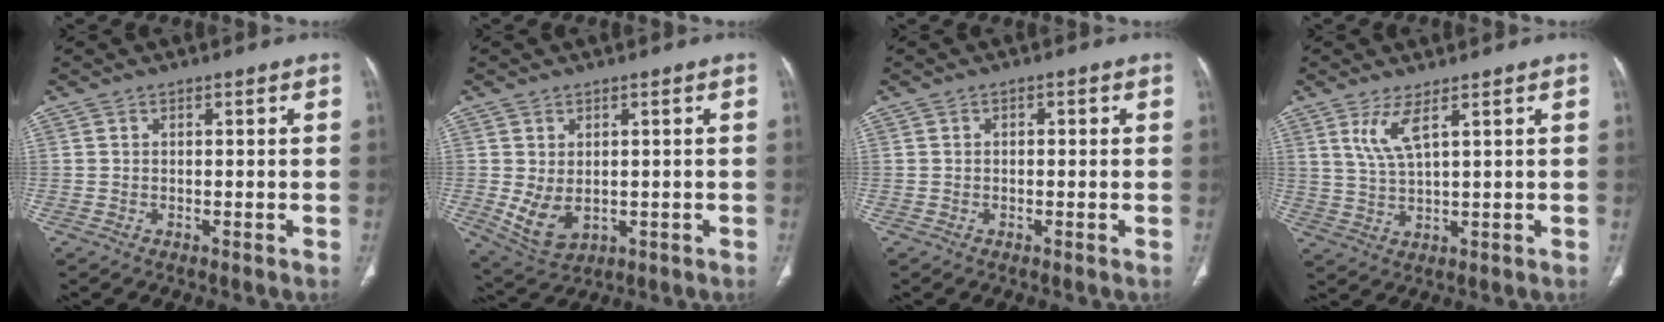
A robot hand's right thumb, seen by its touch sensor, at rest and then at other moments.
{"total": 6.6, "force": [-0.4, 4.4, 4.9], "torque": [-0.088, -0.007, 0.015]}
{"total": 1.0, "force": [0.1, 0.6, 0.8], "torque": [-0.010, 0.005, -0.001]}
{"total": 5.1, "force": [2.7, 0.9, 4.2], "torque": [-0.096, -0.022, 0.067]}